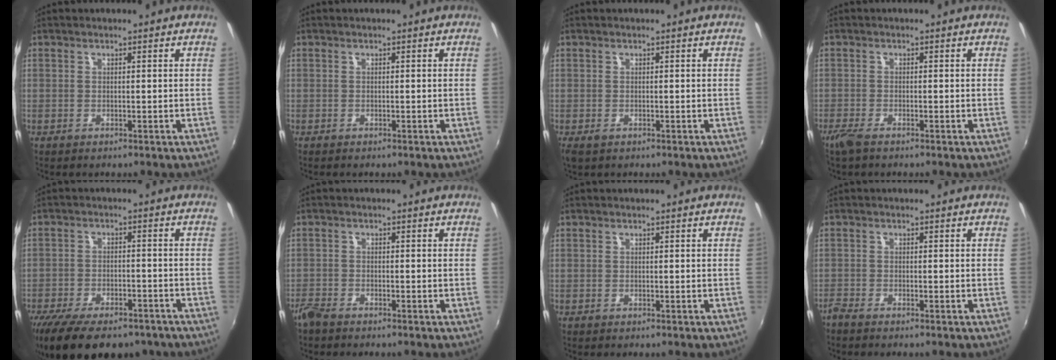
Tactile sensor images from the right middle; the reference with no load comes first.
{"total": 0.0}
{"total": 1.3, "force": [-0.7, 0.8, 0.8], "torque": [-0.015, -0.006, -0.012]}
{"total": 2.7, "force": [-2.1, 0.6, 1.6], "torque": [-0.042, -0.009, -0.044]}
{"total": 19.1, "force": [-14.1, 8.1, 10.1], "torque": [-0.213, -0.039, -0.206]}
{"total": 3.3, "force": [-3.0, 0.8, 1.2], "torque": [-0.036, -0.013, -0.062]}
{"total": 0.0}
{"total": 1.6, "force": [-1.5, 0.0, 0.5], "torque": [-0.017, -0.007, -0.033]}